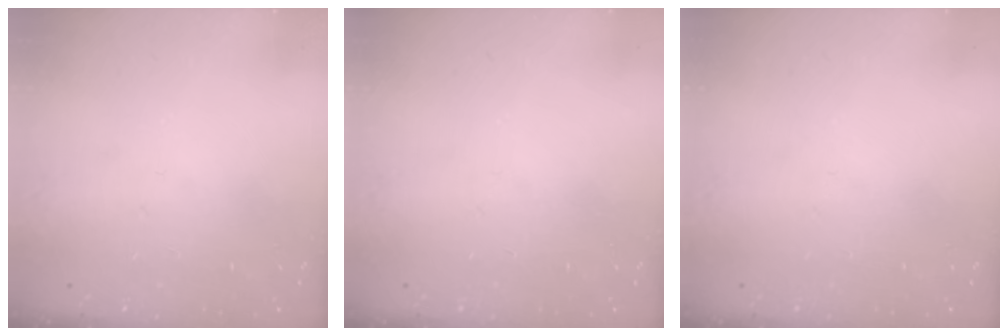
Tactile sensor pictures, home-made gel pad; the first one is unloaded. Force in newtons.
{"total": 0.0}
{"total": 0.0}